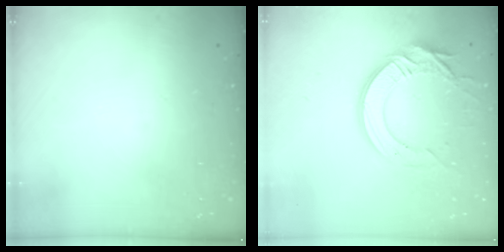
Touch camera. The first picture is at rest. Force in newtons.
{"total": 15.8, "press": 15.7, "slide": 1.7}